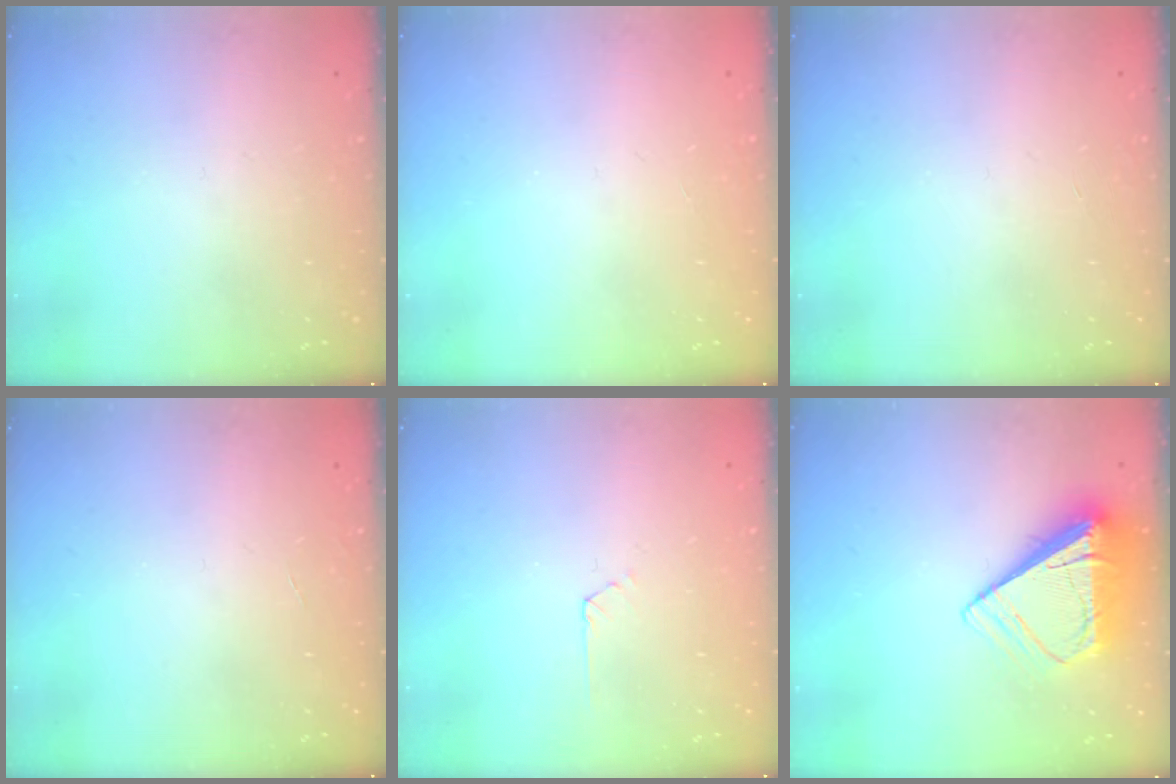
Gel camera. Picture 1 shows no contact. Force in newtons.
{"total": 0.0}
{"total": 0.0}
{"total": 0.0}
{"total": 2.2, "press": 2.2, "slide": 0.3}
{"total": 9.9, "press": 9.8, "slide": 1.4}